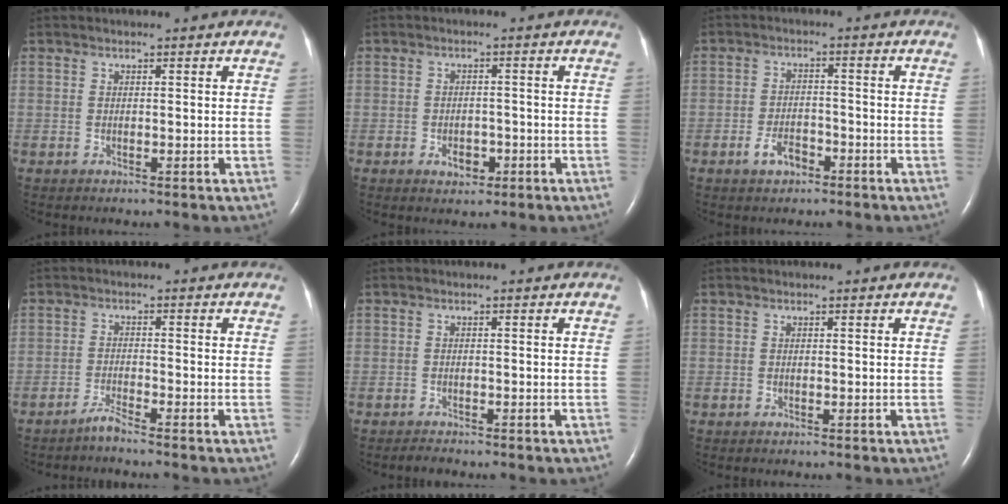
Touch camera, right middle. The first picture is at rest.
{"total": 3.0, "force": [-1.4, 2.0, 1.8], "torque": [-0.026, 0.004, -0.013]}
{"total": 3.8, "force": [-2.3, 2.0, 2.2], "torque": [-0.044, 0.003, -0.037]}
{"total": 2.1, "force": [-1.9, -0.5, 0.7], "torque": [-0.019, -0.005, -0.040]}
{"total": 1.0, "force": [-1.0, 0.1, 0.1], "torque": [-0.010, -0.004, -0.014]}
{"total": 0.0}